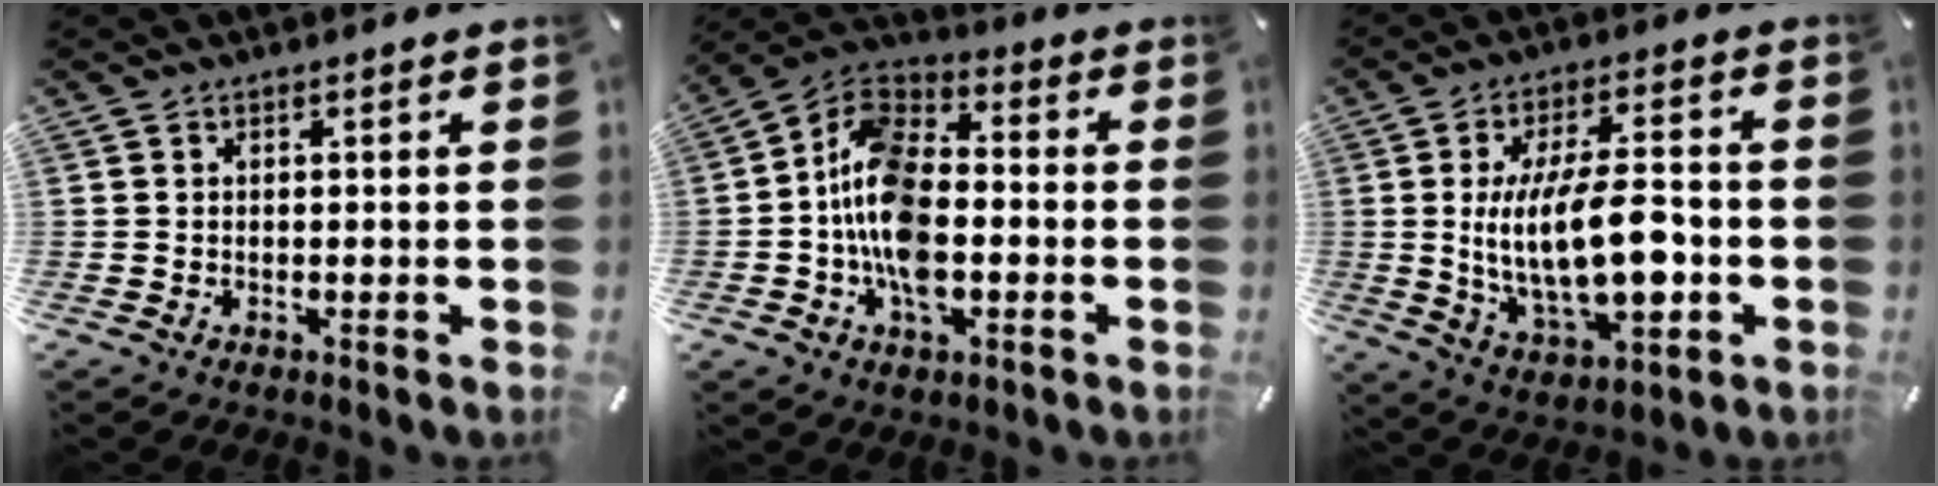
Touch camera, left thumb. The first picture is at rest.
{"total": 14.5, "force": [-4.2, 9.0, 10.5], "torque": [-0.228, 0.017, -0.079]}
{"total": 19.4, "force": [-1.6, 8.7, 17.3], "torque": [-0.318, -0.009, -0.025]}